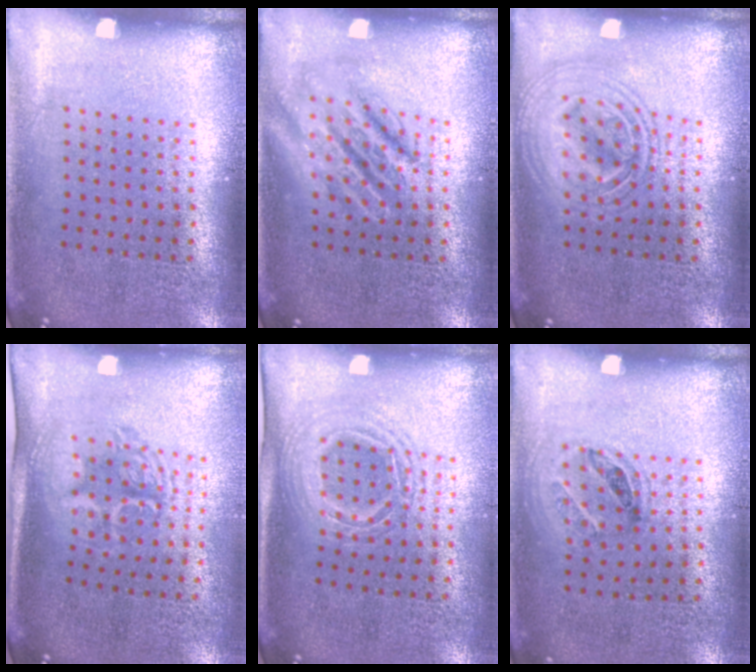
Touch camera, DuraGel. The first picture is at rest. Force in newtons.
{"total": 2.4, "press": 2.4, "slide": 0.3}
{"total": 2.8, "press": 2.8, "slide": 0.4}
{"total": 1.7, "press": 1.4, "slide": 1.1}
{"total": 1.5, "press": 1.3, "slide": 0.8}
{"total": 1.0, "press": 0.7, "slide": 0.7}